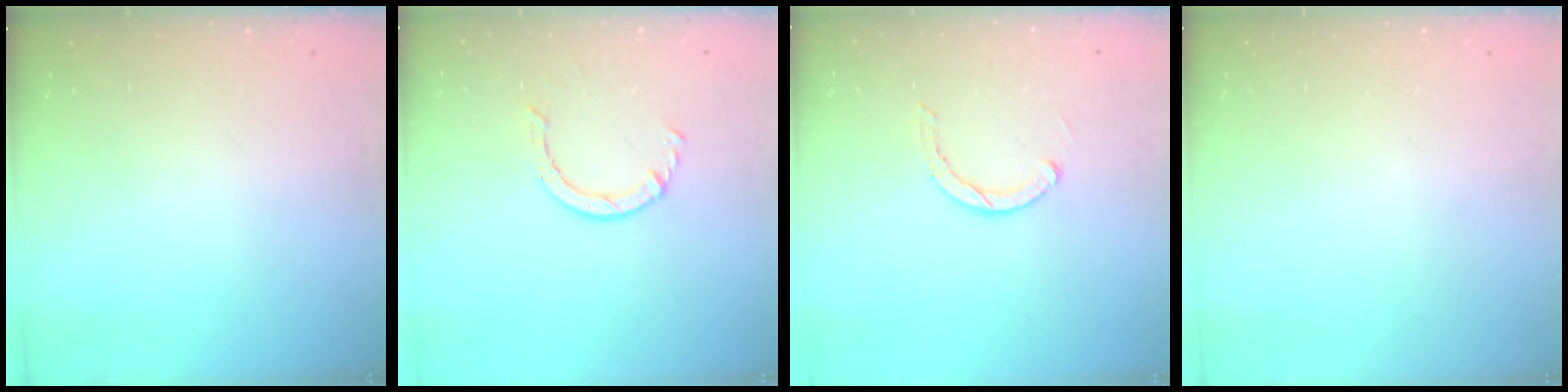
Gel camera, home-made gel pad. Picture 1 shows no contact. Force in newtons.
{"total": 2.2, "press": 2.2, "slide": 0.4}
{"total": 2.8, "press": 2.8, "slide": 0.2}
{"total": 2.6, "press": 2.6, "slide": 0.2}